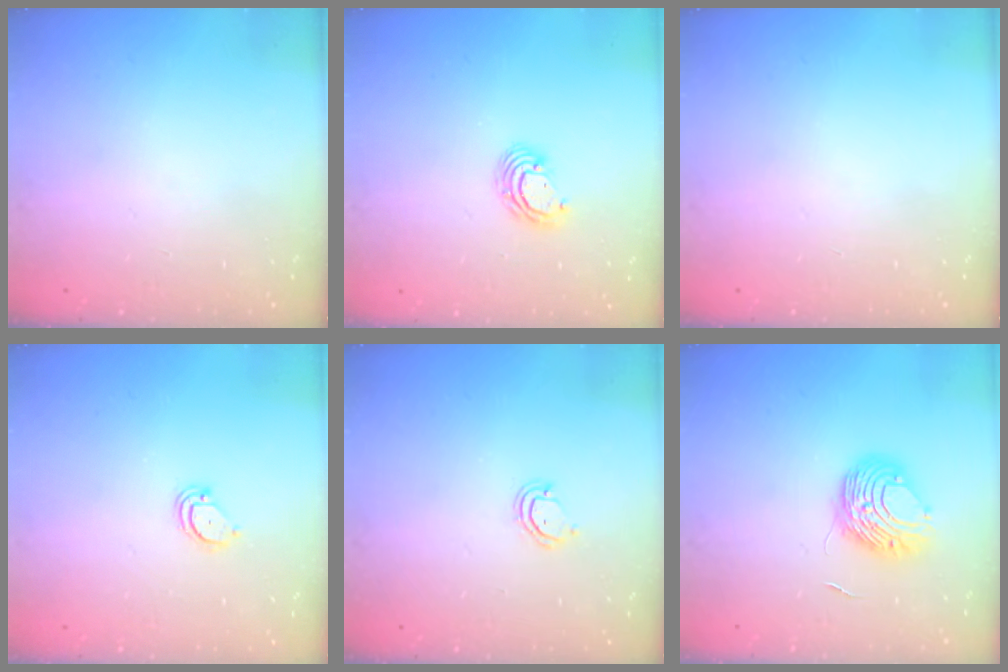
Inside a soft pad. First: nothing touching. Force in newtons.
{"total": 4.2, "press": 4.2, "slide": 0.2}
{"total": 0.0}
{"total": 2.6, "press": 2.6, "slide": 0.2}
{"total": 4.0, "press": 4.0, "slide": 0.3}
{"total": 8.7, "press": 8.7, "slide": 0.4}